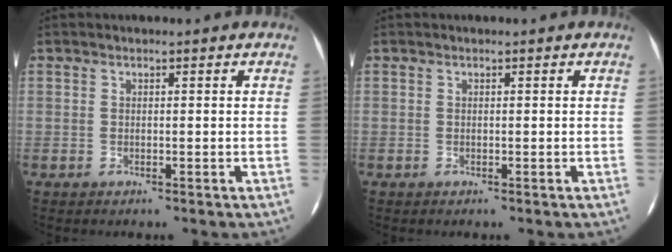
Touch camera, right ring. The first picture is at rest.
{"total": 0.0}